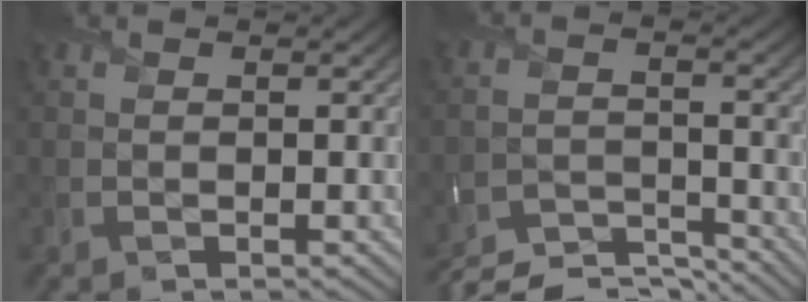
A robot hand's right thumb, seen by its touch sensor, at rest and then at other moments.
{"total": 7.8, "force": [-7.4, 1.5, 2.1], "torque": [-0.037, -0.002, -0.129]}